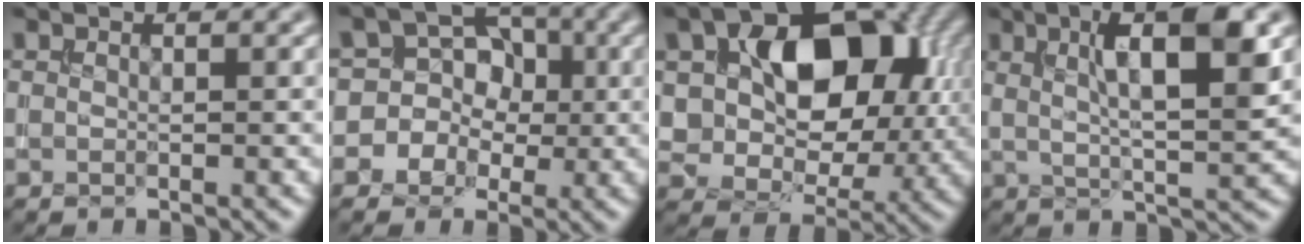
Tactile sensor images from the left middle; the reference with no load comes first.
{"total": 8.0, "force": [-0.2, 7.7, 2.3], "torque": [-0.025, 0.049, -0.043]}
{"total": 11.9, "force": [2.8, 7.9, 8.5], "torque": [-0.119, 0.004, 0.038]}
{"total": 7.9, "force": [2.7, 1.7, 7.2], "torque": [-0.108, 0.005, 0.043]}